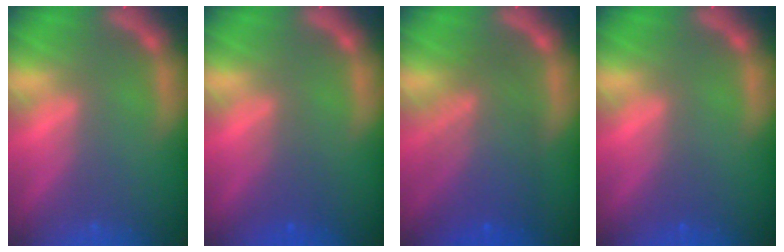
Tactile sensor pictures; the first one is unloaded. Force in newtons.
{"total": 1.9}
{"total": 7.5}
{"total": 1.0}